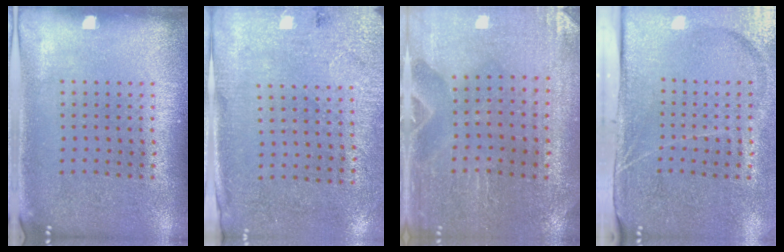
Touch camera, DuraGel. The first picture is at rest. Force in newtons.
{"total": 2.7, "press": 2.2, "slide": 1.5}
{"total": 0.6, "press": 0.6, "slide": 0.0}
{"total": 4.3, "press": 3.5, "slide": 2.5}